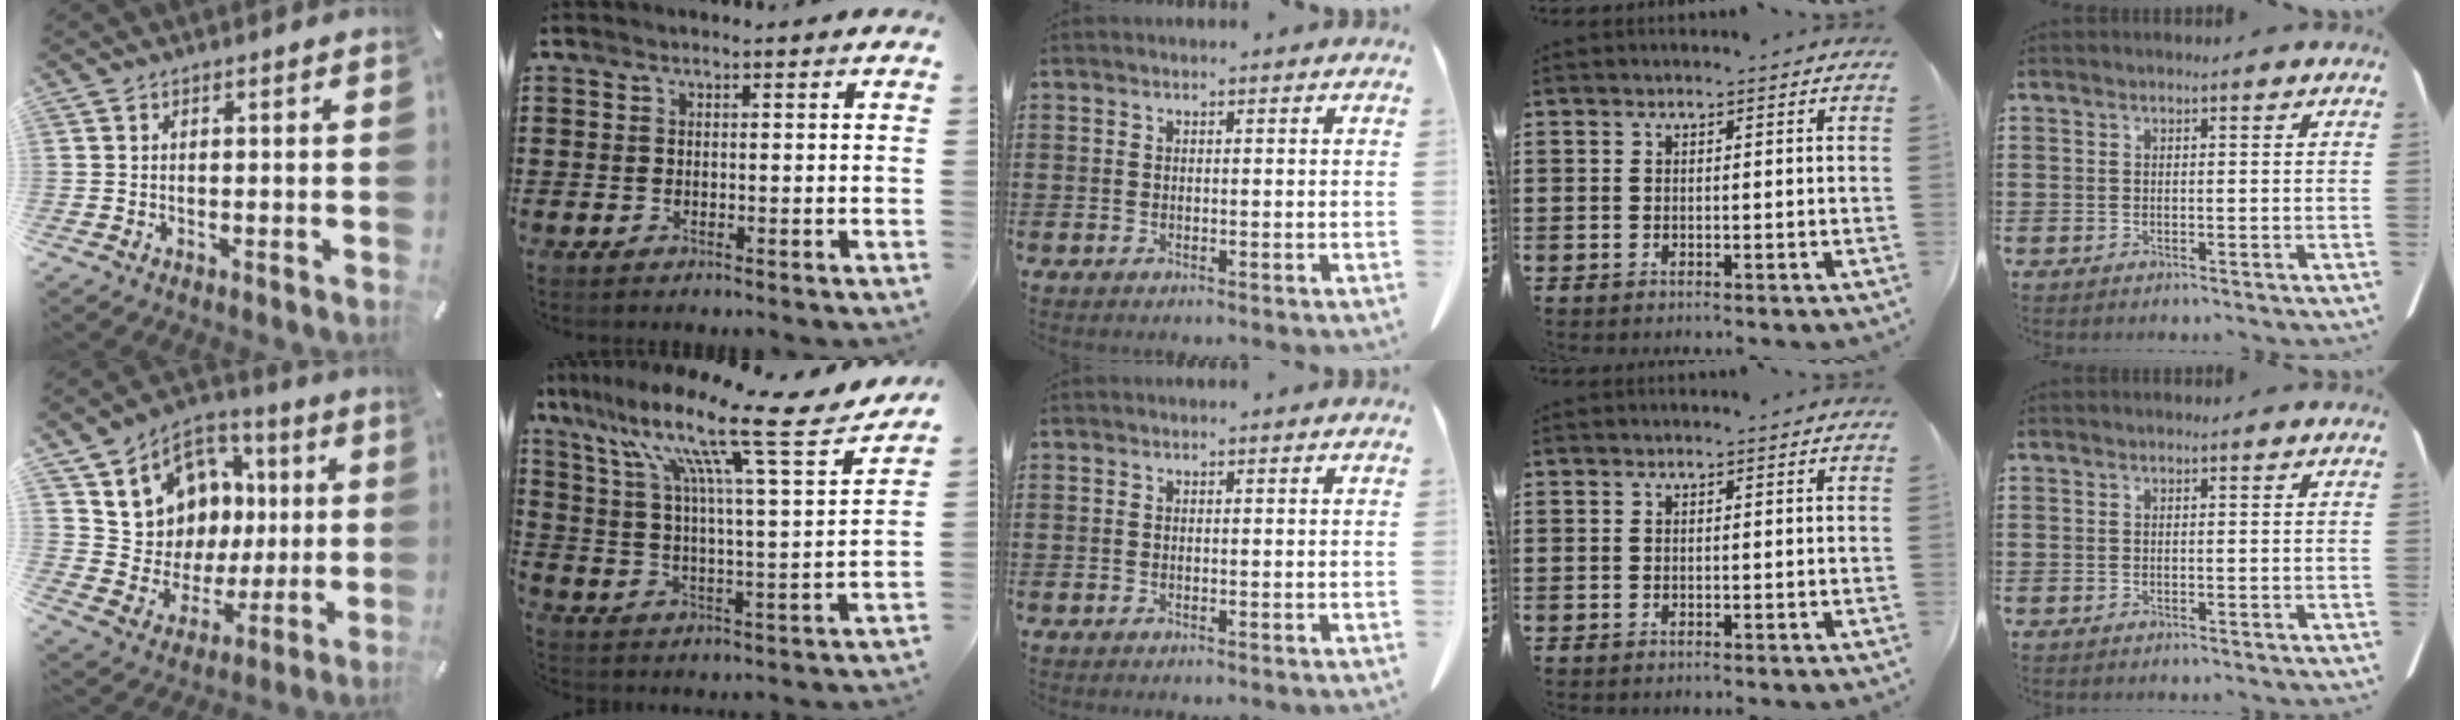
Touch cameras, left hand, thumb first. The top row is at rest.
{"thumb": {"total": 11.3, "force": [3.1, 10.7, 1.7], "torque": [-0.031, -0.038, 0.071]}, "index": {"total": 15.6, "force": [11.1, 1.3, 10.8], "torque": [-0.215, -0.070, 0.171]}}